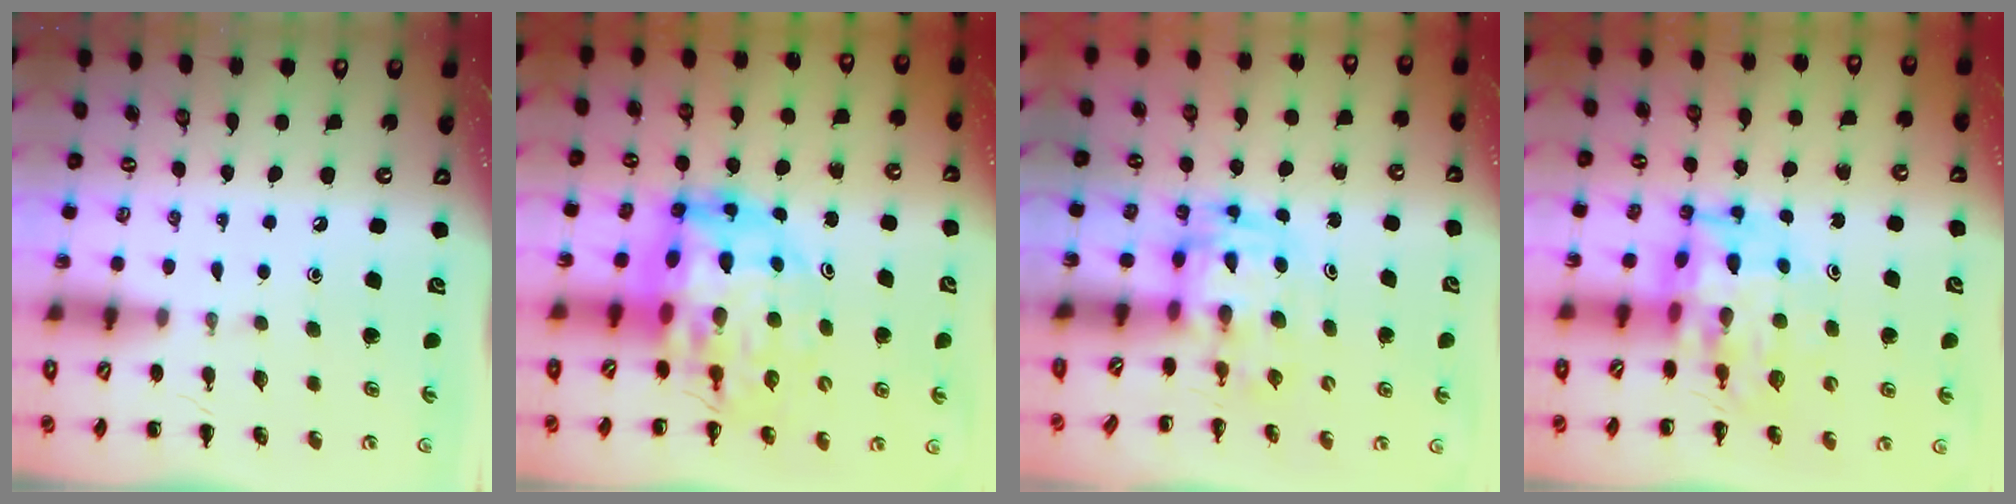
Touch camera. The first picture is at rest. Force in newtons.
{"total": 16.6, "press": 15.8, "slide": 5.1}
{"total": 2.9, "press": 2.9, "slide": 0.6}
{"total": 8.2, "press": 7.7, "slide": 2.9}